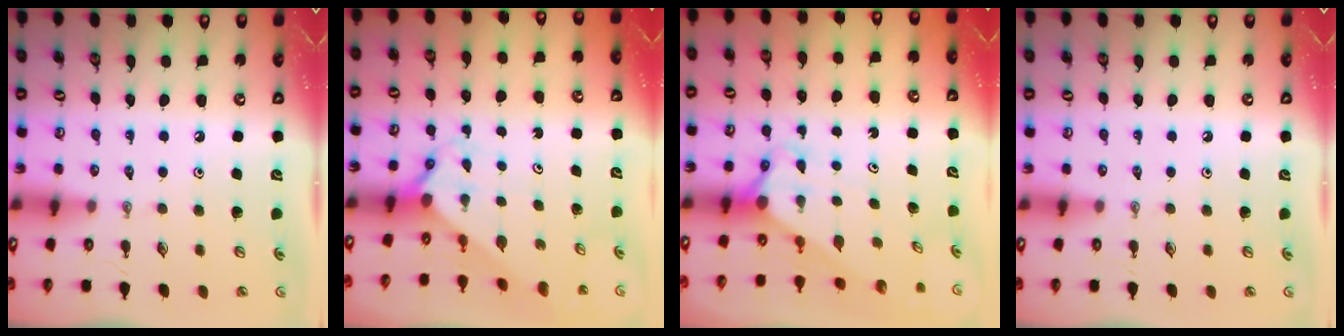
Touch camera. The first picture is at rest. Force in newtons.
{"total": 1.7, "press": 1.7, "slide": 0.1}
{"total": 2.7, "press": 2.7, "slide": 0.0}
{"total": 0.0}